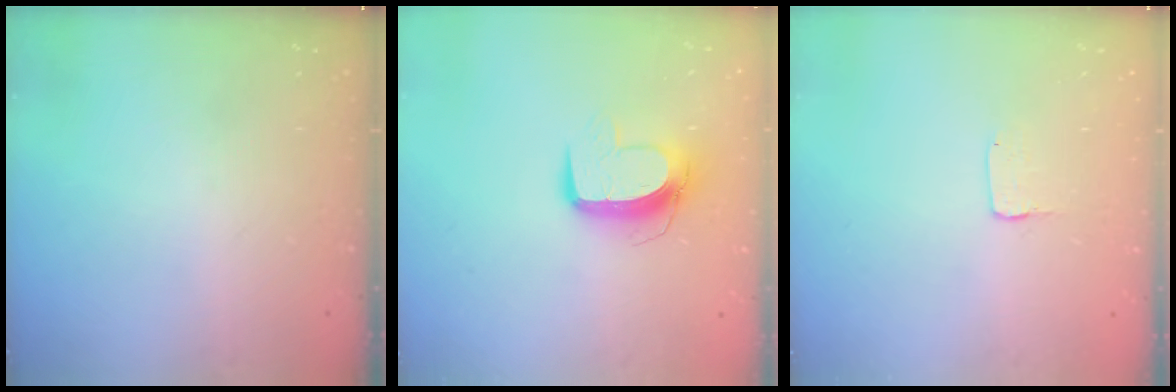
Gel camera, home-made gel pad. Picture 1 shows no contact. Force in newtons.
{"total": 10.2, "press": 10.2, "slide": 0.6}
{"total": 1.3, "press": 1.2, "slide": 0.1}